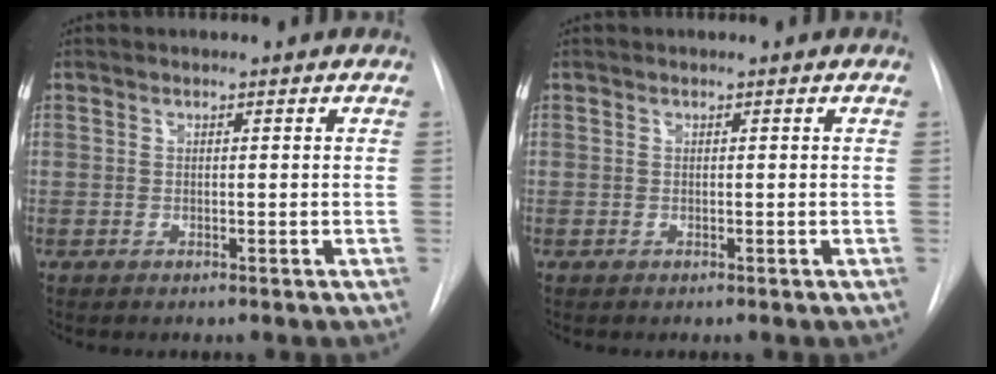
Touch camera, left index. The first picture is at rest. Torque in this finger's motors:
{"motor_torque": [0.01, -0.01, -0.01, 0.00]}